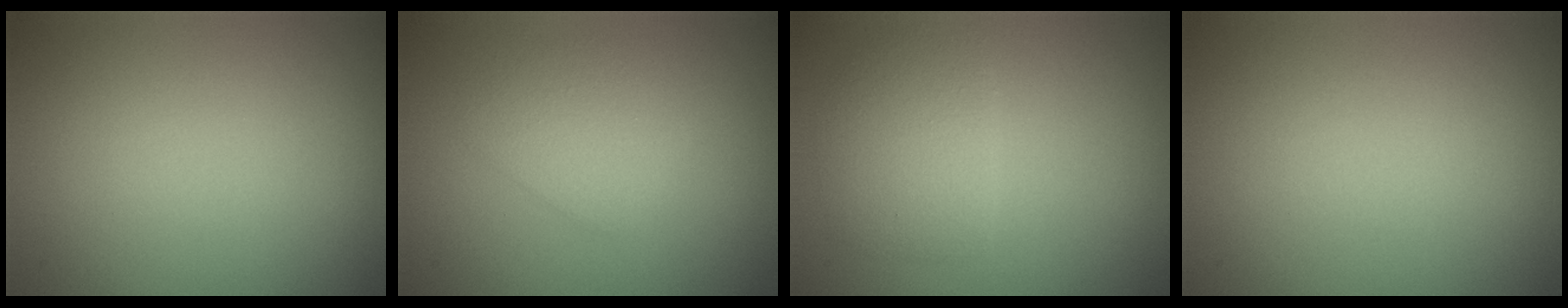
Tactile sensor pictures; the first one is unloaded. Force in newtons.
{"total": 2.1, "press": 2.1, "slide": 0.0}
{"total": 2.9, "press": 2.9, "slide": 0.1}
{"total": 0.0}